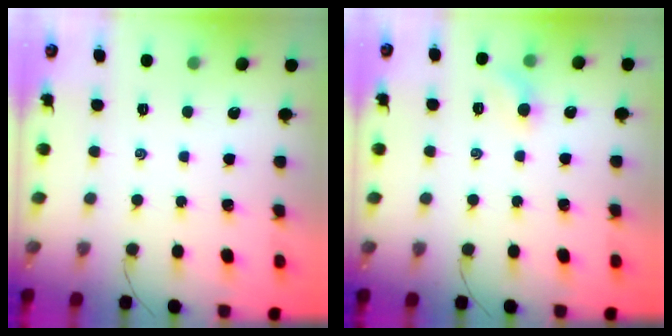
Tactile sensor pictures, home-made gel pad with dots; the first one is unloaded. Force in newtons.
{"total": 4.4, "press": 4.3, "slide": 1.0}